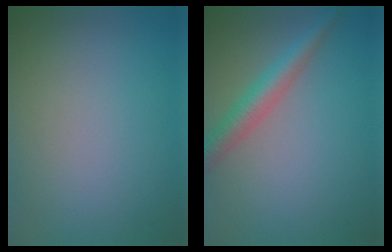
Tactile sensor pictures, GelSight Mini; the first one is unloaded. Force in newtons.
{"total": 3.4, "press": 3.4, "slide": 0.1}